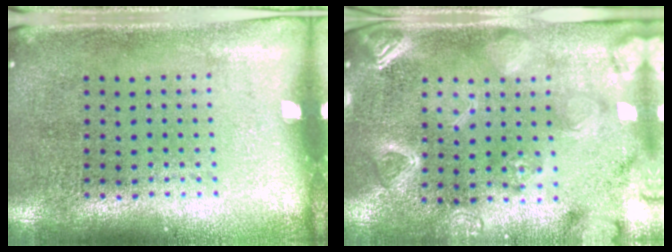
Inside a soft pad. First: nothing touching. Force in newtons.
{"total": 3.3, "press": 3.1, "slide": 1.0}